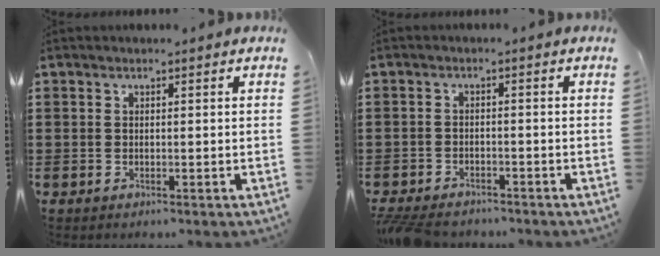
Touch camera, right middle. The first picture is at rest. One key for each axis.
{"total": 3.1, "fx": -3.0, "fy": 0.7, "fz": 0.7, "tx": -0.029, "ty": -0.003, "tz": -0.067}